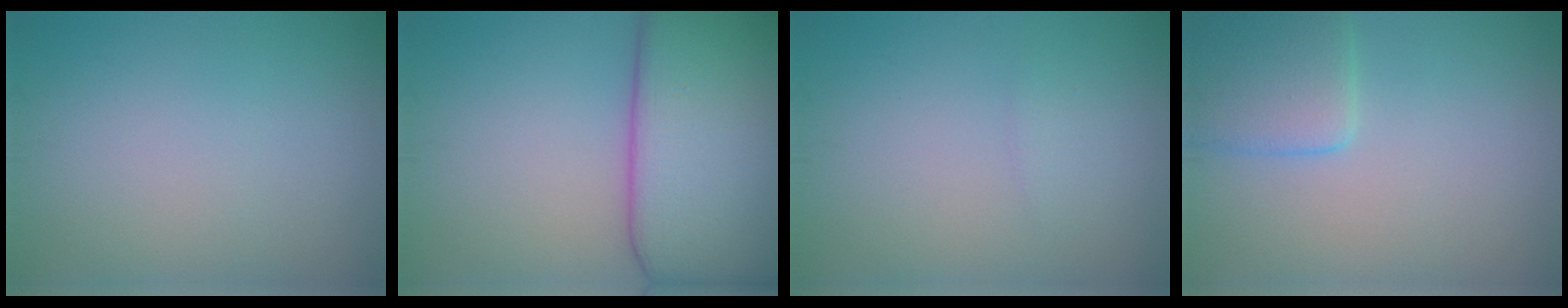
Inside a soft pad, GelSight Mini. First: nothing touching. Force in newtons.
{"total": 14.0, "press": 14.0, "slide": 0.8}
{"total": 0.8, "press": 0.8, "slide": 0.1}
{"total": 3.7, "press": 3.7, "slide": 0.2}